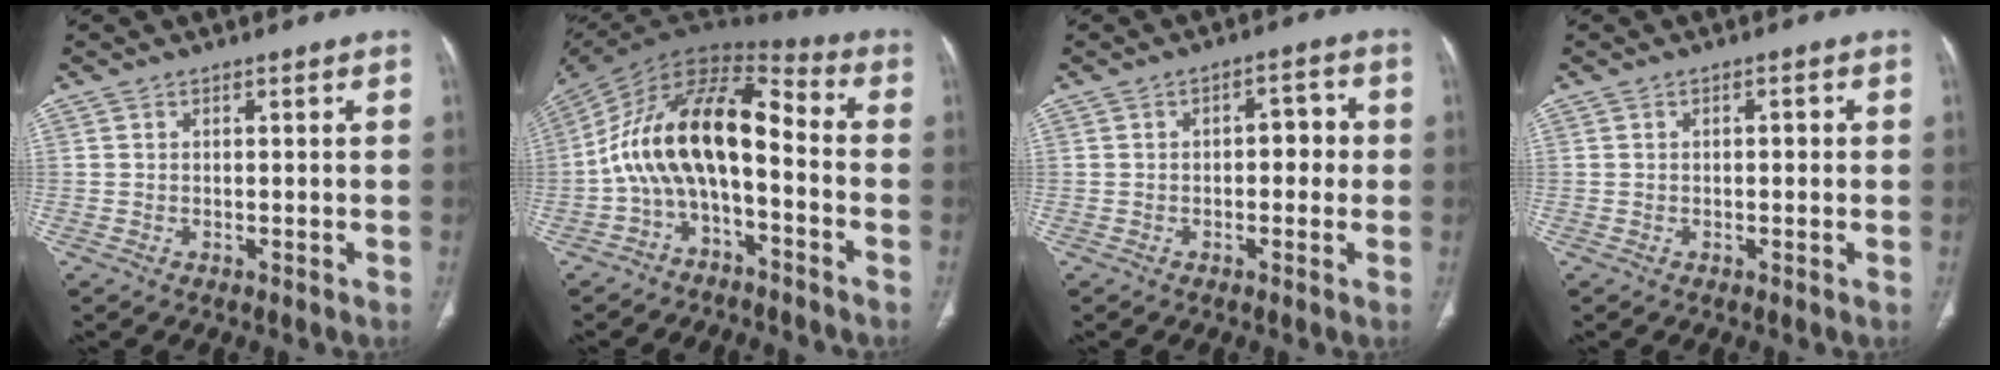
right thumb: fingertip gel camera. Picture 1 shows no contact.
{"total": 16.5, "force": [-3.4, 8.2, 13.8], "torque": [-0.235, 0.096, -0.070]}
{"total": 4.7, "force": [-0.1, 2.7, 3.9], "torque": [-0.031, 0.016, -0.007]}
{"total": 1.4, "force": [0.1, 0.7, 1.2], "torque": [-0.018, 0.002, 0.001]}